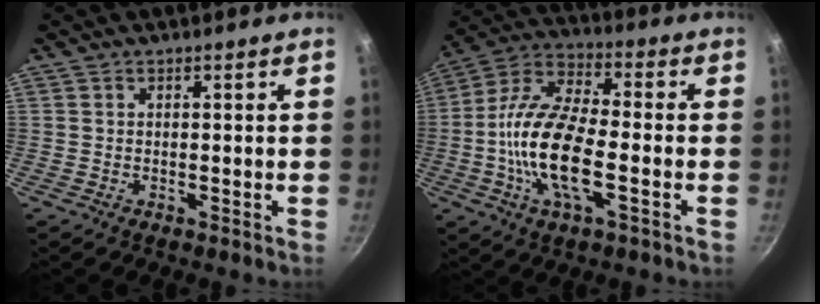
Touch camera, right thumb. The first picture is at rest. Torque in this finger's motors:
{"motor_torque": [1.22, 1.17, 1.89, -0.85, 0.65]}